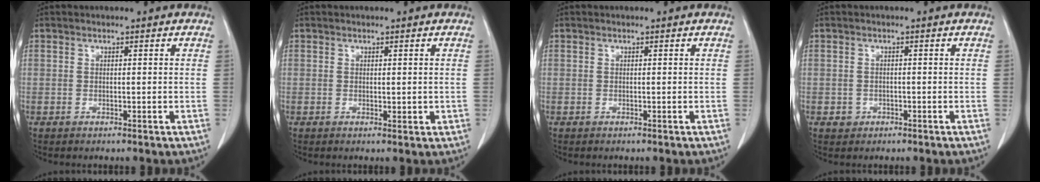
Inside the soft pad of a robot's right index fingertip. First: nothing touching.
{"total": 1.2, "force": [0.1, 0.6, 1.1], "torque": [-0.011, -0.004, 0.005]}
{"total": 0.0}
{"total": 1.2, "force": [-0.4, 1.1, 0.1], "torque": [0.000, 0.006, -0.003]}